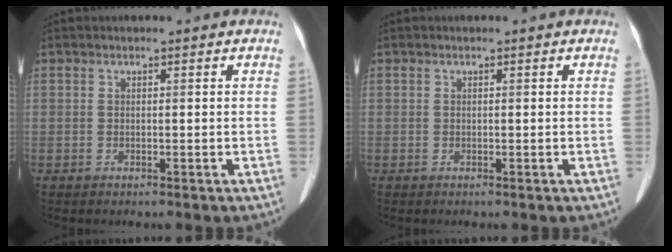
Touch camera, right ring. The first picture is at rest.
{"total": 0.0}